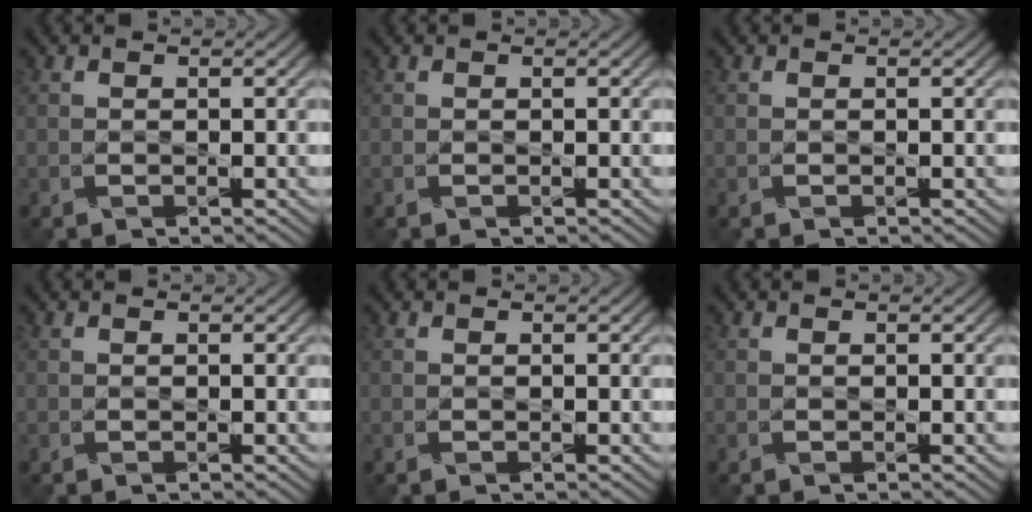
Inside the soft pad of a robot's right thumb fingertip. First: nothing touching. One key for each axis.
{"total": 0.0}
{"total": 0.0}
{"total": 0.0}
{"total": 0.0}
{"total": 0.0}